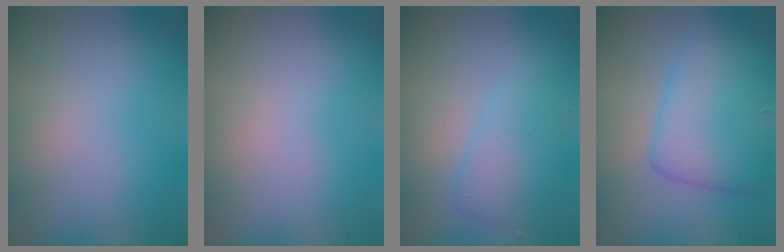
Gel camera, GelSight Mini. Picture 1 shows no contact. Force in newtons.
{"total": 0.0}
{"total": 2.6, "press": 2.6, "slide": 0.0}
{"total": 4.9, "press": 4.9, "slide": 0.2}